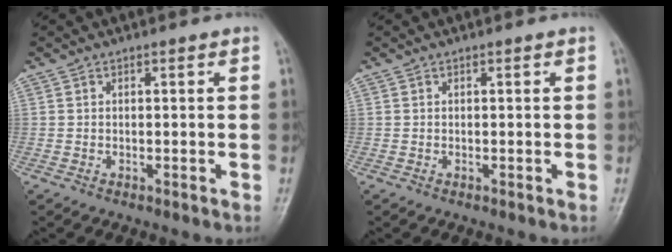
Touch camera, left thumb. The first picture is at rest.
{"total": 0.0}